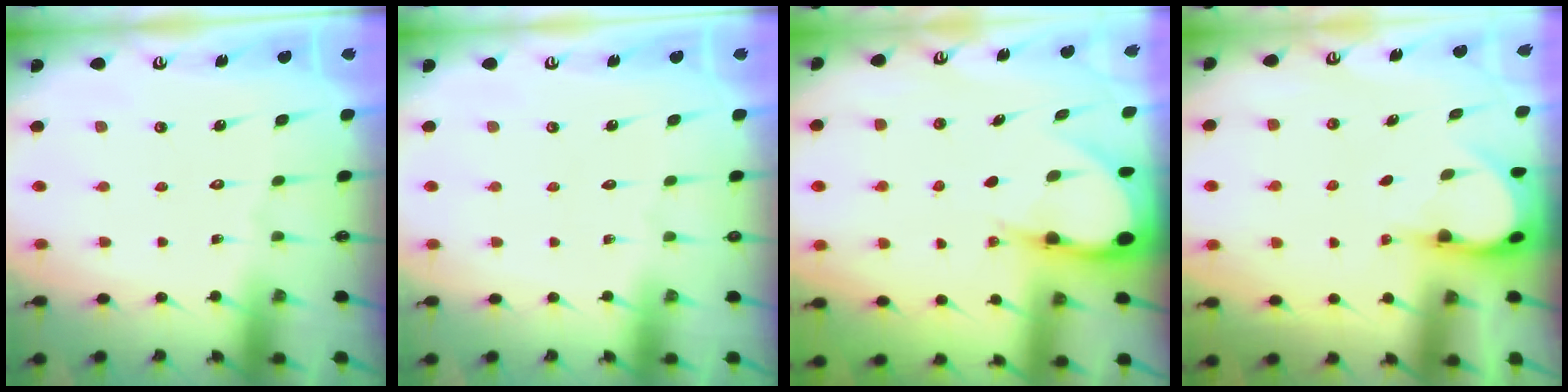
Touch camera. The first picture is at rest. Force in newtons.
{"total": 0.0}
{"total": 7.3, "press": 7.2, "slide": 1.0}
{"total": 3.9, "press": 3.9, "slide": 0.3}